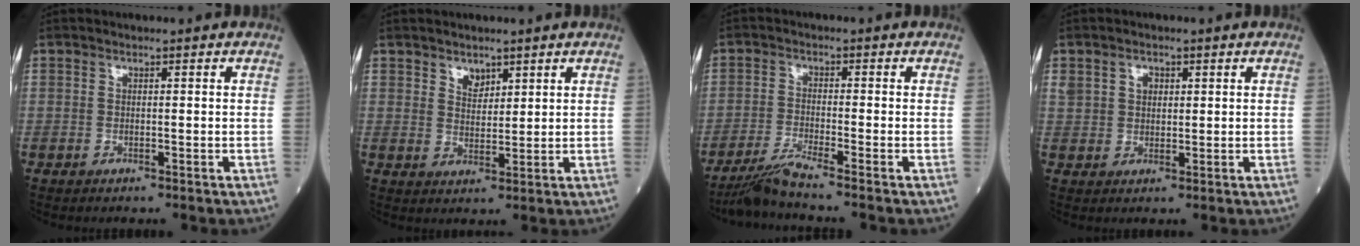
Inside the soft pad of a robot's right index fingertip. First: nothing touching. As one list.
[{"total": 2.7, "force": [1.9, 1.6, 1.0], "torque": [-0.016, -0.002, 0.037]}, {"total": 4.6, "force": [-4.0, -1.5, 1.8], "torque": [-0.045, -0.026, -0.084]}, {"total": 3.5, "force": [1.4, 2.8, 1.5], "torque": [-0.028, 0.010, 0.029]}]